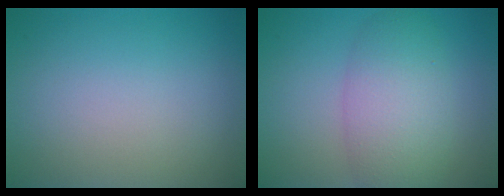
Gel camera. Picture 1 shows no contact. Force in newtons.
{"total": 5.7, "press": 5.7, "slide": 0.3}